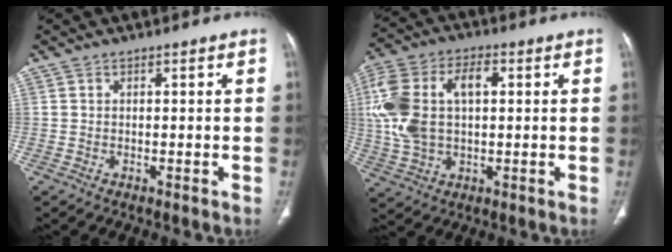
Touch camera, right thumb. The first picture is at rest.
{"total": 16.5, "force": [2.2, 9.8, 13.1], "torque": [-0.285, 0.023, 0.043]}